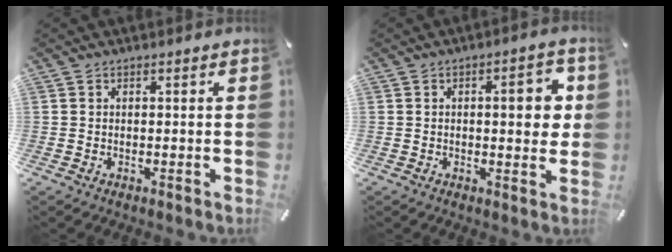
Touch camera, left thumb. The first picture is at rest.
{"total": 7.8, "force": [1.2, 3.1, 7.1], "torque": [-0.083, -0.006, 0.010]}